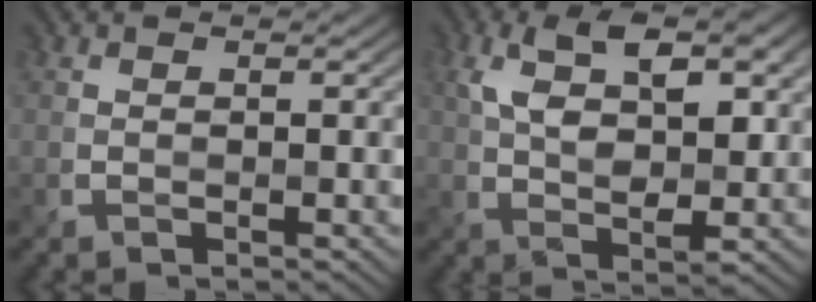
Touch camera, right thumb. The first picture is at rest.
{"total": 9.0, "force": [2.6, 4.7, 7.2], "torque": [-0.134, 0.000, 0.041]}